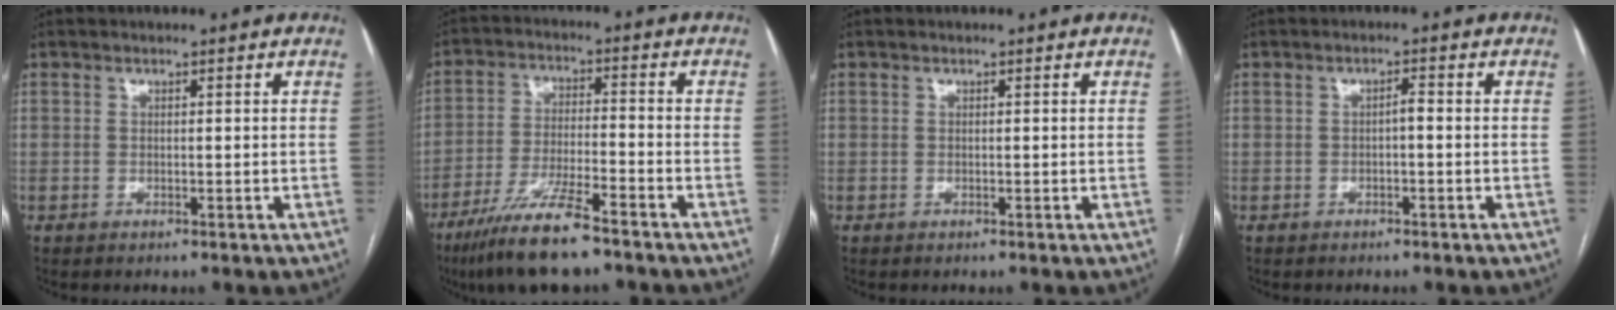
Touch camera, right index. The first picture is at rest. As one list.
[{"total": 11.6, "force": [-8.4, 1.4, 7.9], "torque": [-0.151, -0.025, -0.150]}, {"total": 0.0}, {"total": 1.4, "force": [-0.3, 0.3, 1.3], "torque": [-0.018, 0.004, -0.007]}]